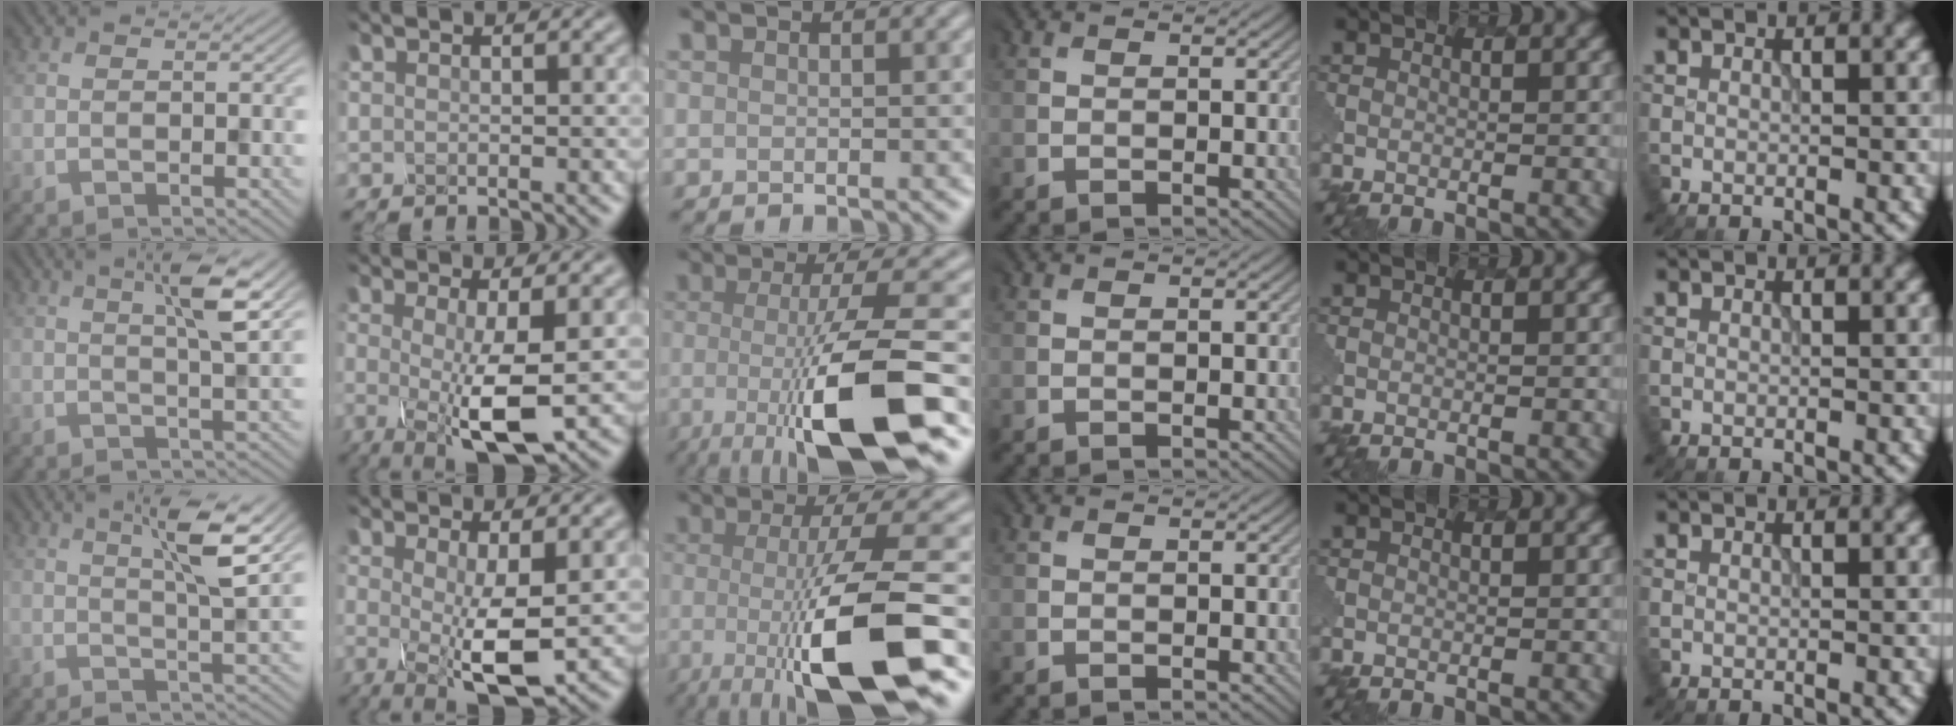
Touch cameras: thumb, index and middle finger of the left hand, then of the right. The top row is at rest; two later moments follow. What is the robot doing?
{"motion": "disassemble", "object": "battery cover"}